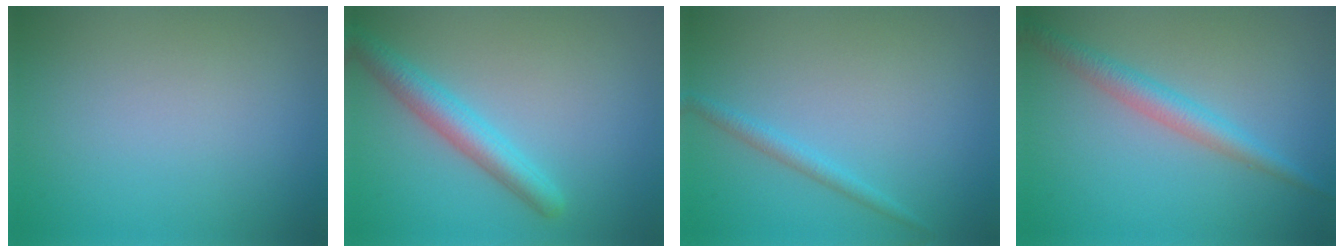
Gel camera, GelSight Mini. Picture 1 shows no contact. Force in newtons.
{"total": 3.7, "press": 3.7, "slide": 0.1}
{"total": 1.4, "press": 1.4, "slide": 0.1}
{"total": 3.0, "press": 3.0, "slide": 0.0}